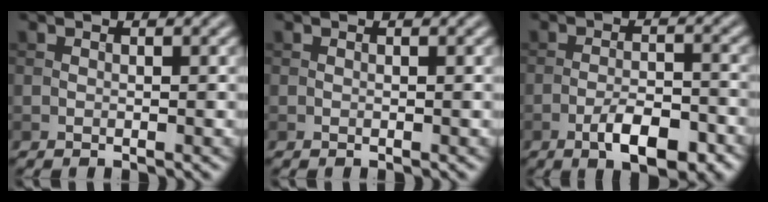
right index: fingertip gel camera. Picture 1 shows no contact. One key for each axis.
{"total": 0.0}
{"total": 5.4, "fx": -2.9, "fy": 1.9, "fz": 4.2, "tx": -0.068, "ty": 0.001, "tz": -0.046}